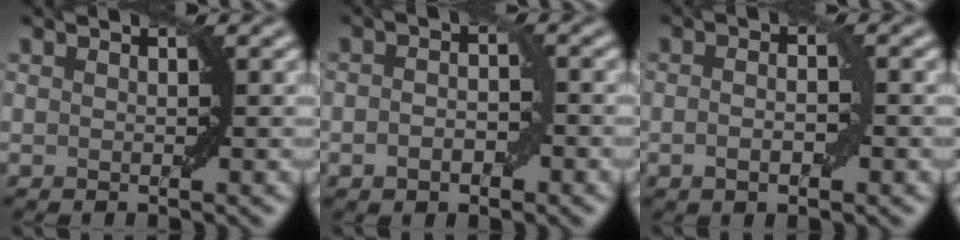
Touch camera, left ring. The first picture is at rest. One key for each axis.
{"total": 2.4, "fx": -0.7, "fy": 1.3, "fz": 1.9, "tx": -0.031, "ty": 0.003, "tz": -0.014}
{"total": 2.5, "fx": -0.5, "fy": 0.8, "fz": 2.3, "tx": -0.034, "ty": 0.000, "tz": -0.009}